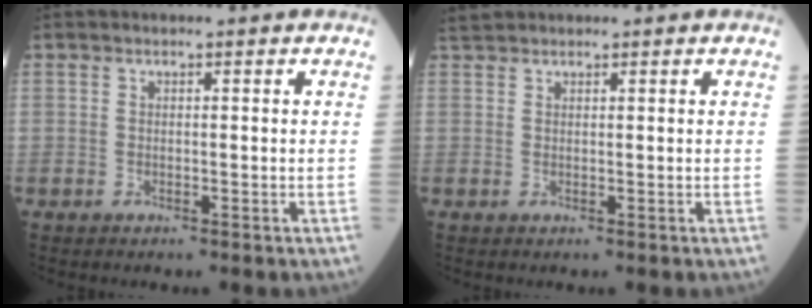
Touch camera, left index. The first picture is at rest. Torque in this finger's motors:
{"motor_torque": [-0.30, -0.34, 0.05, 0.05]}